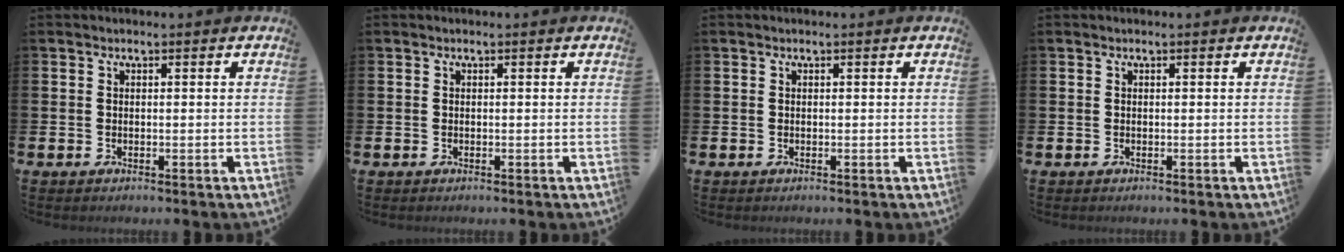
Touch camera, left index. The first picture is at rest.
{"total": 0.0}
{"total": 0.0}
{"total": 0.0}